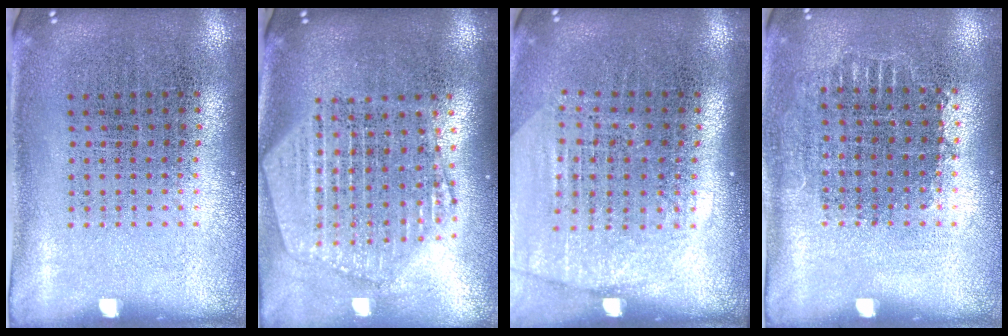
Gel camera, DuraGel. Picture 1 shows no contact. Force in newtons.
{"total": 2.3, "press": 2.0, "slide": 1.1}
{"total": 1.8, "press": 1.6, "slide": 0.7}
{"total": 0.7, "press": 0.7, "slide": 0.2}